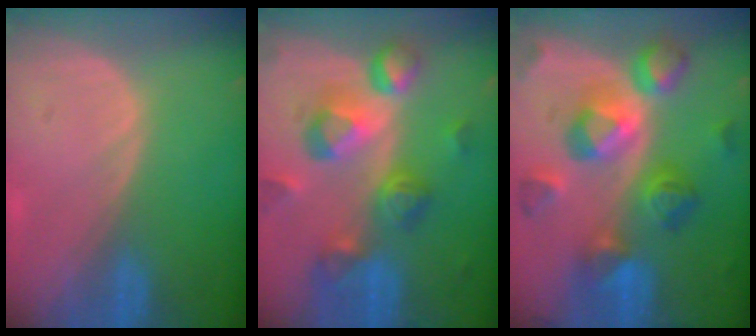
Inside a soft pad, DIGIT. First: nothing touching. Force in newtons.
{"total": 10.5, "press": 9.4, "slide": 4.7}
{"total": 11.4, "press": 11.3, "slide": 0.9}